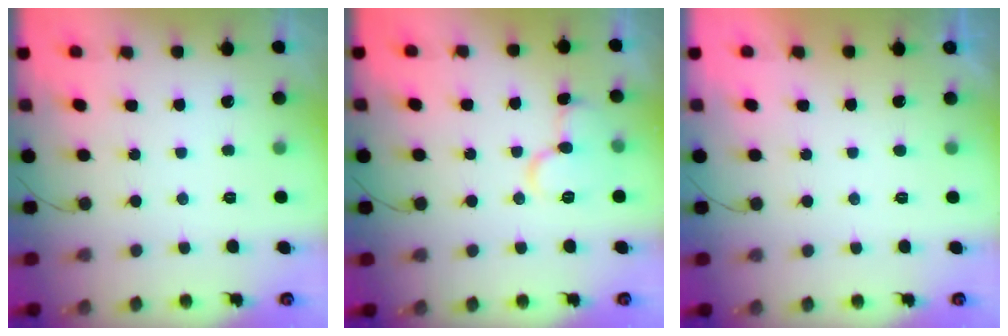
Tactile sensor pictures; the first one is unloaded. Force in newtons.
{"total": 10.1, "press": 10.1, "slide": 0.9}
{"total": 1.2, "press": 1.1, "slide": 0.3}